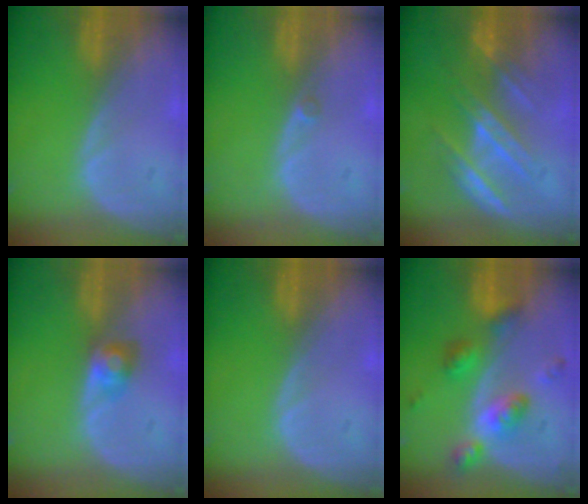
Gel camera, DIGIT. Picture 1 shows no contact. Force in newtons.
{"total": 0.7, "press": 0.6, "slide": 0.3}
{"total": 7.2, "press": 6.7, "slide": 2.6}
{"total": 2.6, "press": 2.6, "slide": 0.1}
{"total": 0.0}
{"total": 7.0, "press": 7.0, "slide": 0.5}